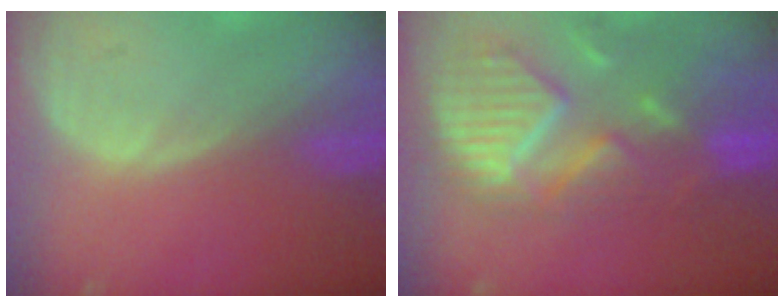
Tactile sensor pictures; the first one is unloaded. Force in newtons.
{"total": 11.8, "press": 10.4, "slide": 5.5}